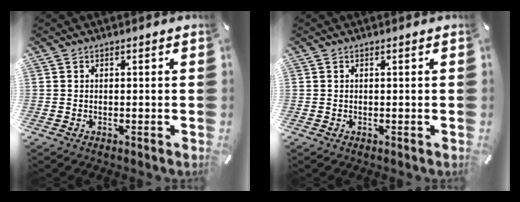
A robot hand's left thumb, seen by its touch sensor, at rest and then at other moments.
{"total": 0.0}